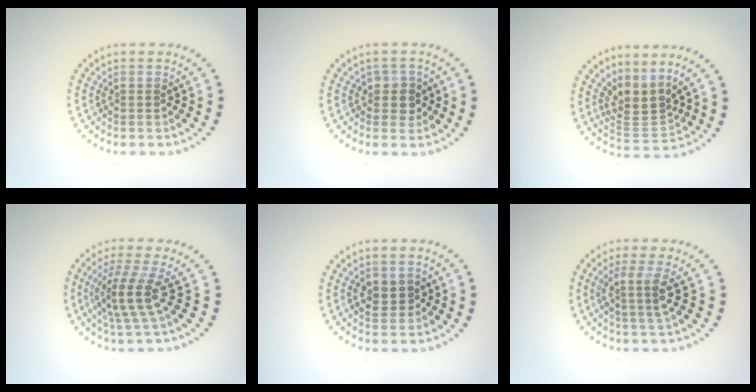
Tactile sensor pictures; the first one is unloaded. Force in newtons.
{"total": 1.9, "press": 1.7, "slide": 0.8}
{"total": 3.4, "press": 2.5, "slide": 2.3}
{"total": 3.8, "press": 2.8, "slide": 2.6}
{"total": 2.4, "press": 2.4, "slide": 0.3}
{"total": 2.7, "press": 2.0, "slide": 1.9}